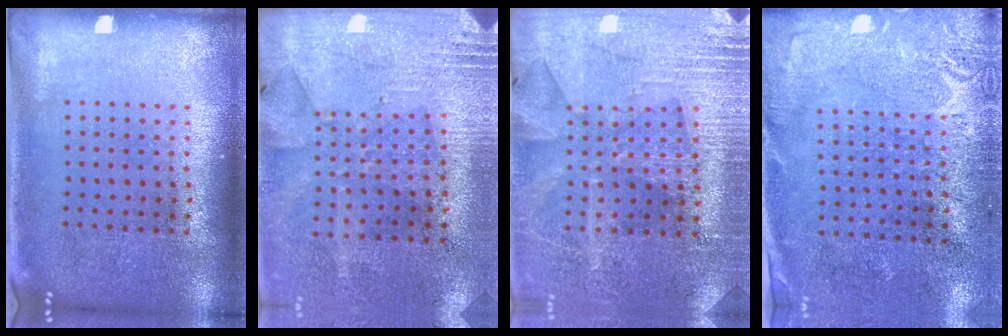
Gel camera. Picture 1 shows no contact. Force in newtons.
{"total": 2.7, "press": 2.2, "slide": 1.5}
{"total": 3.0, "press": 3.0, "slide": 0.6}
{"total": 2.7, "press": 2.4, "slide": 1.1}